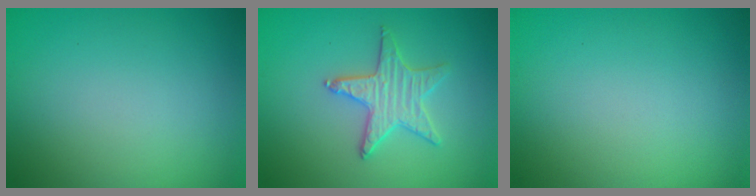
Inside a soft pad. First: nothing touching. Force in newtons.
{"total": 2.4, "press": 2.4, "slide": 0.2}
{"total": 0.0}